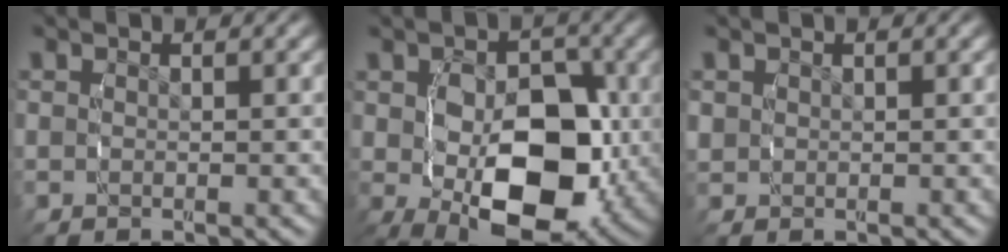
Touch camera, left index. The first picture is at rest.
{"total": 9.9, "force": [-2.4, 5.7, 7.7], "torque": [-0.128, -0.030, -0.027]}
{"total": 1.2, "force": [0.4, 1.2, 0.2], "torque": [-0.012, -0.006, 0.013]}